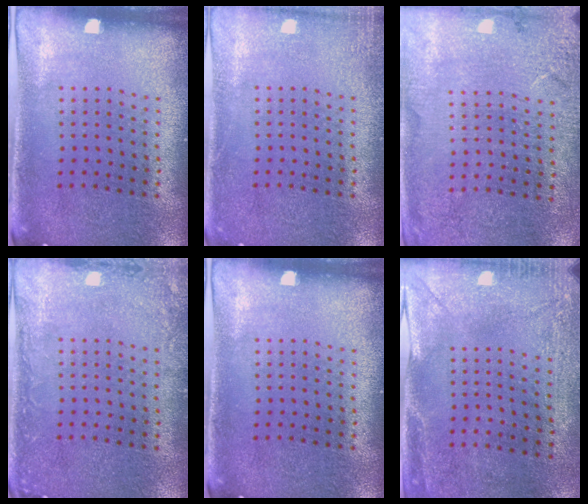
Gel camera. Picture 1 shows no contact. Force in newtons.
{"total": 1.5, "press": 1.5, "slide": 0.3}
{"total": 2.7, "press": 2.7, "slide": 0.1}
{"total": 2.0, "press": 2.0, "slide": 0.2}
{"total": 0.0}
{"total": 3.1, "press": 2.4, "slide": 2.0}